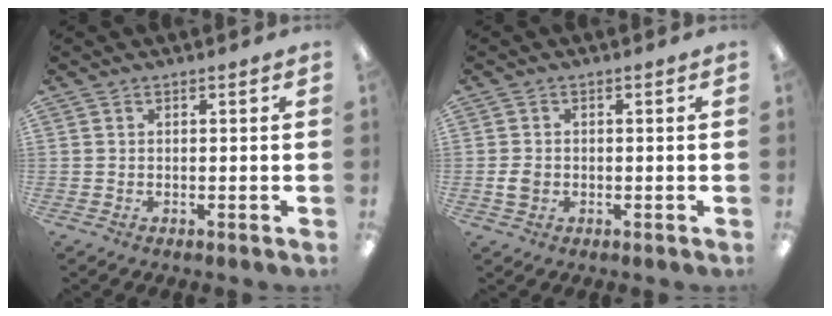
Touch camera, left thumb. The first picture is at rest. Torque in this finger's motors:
{"motor_torque": [-0.04, 0.79, 0.08, 0.11, -0.01]}